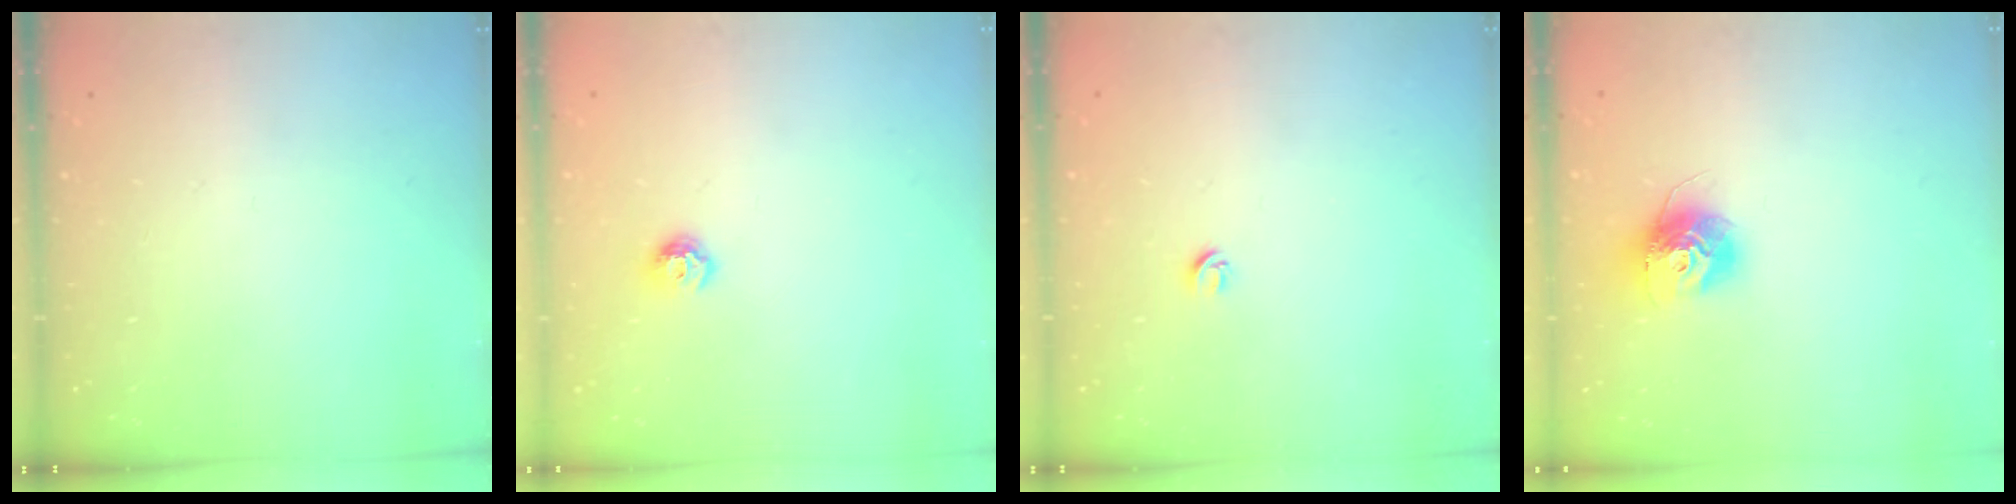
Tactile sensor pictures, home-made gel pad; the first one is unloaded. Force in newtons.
{"total": 6.4, "press": 6.3, "slide": 0.9}
{"total": 4.3, "press": 4.3, "slide": 0.4}
{"total": 11.8, "press": 11.8, "slide": 0.9}